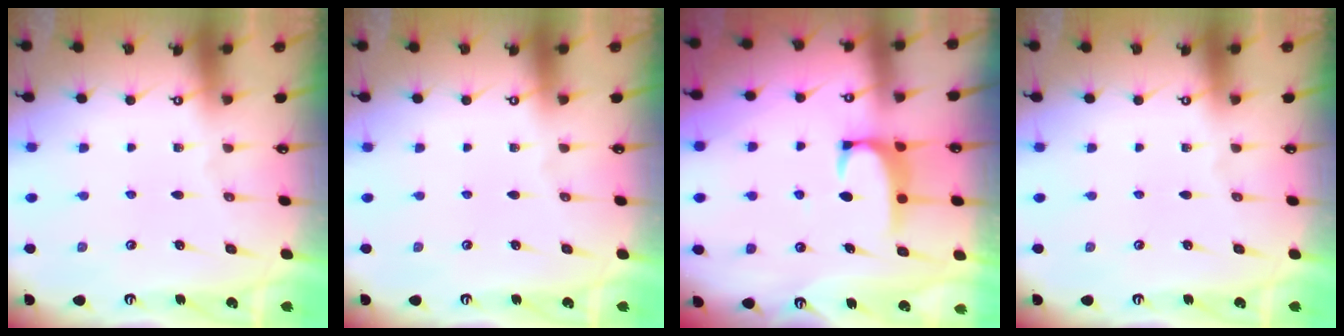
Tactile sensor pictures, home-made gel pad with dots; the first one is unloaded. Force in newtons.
{"total": 0.0}
{"total": 2.0, "press": 1.9, "slide": 0.3}
{"total": 0.0}